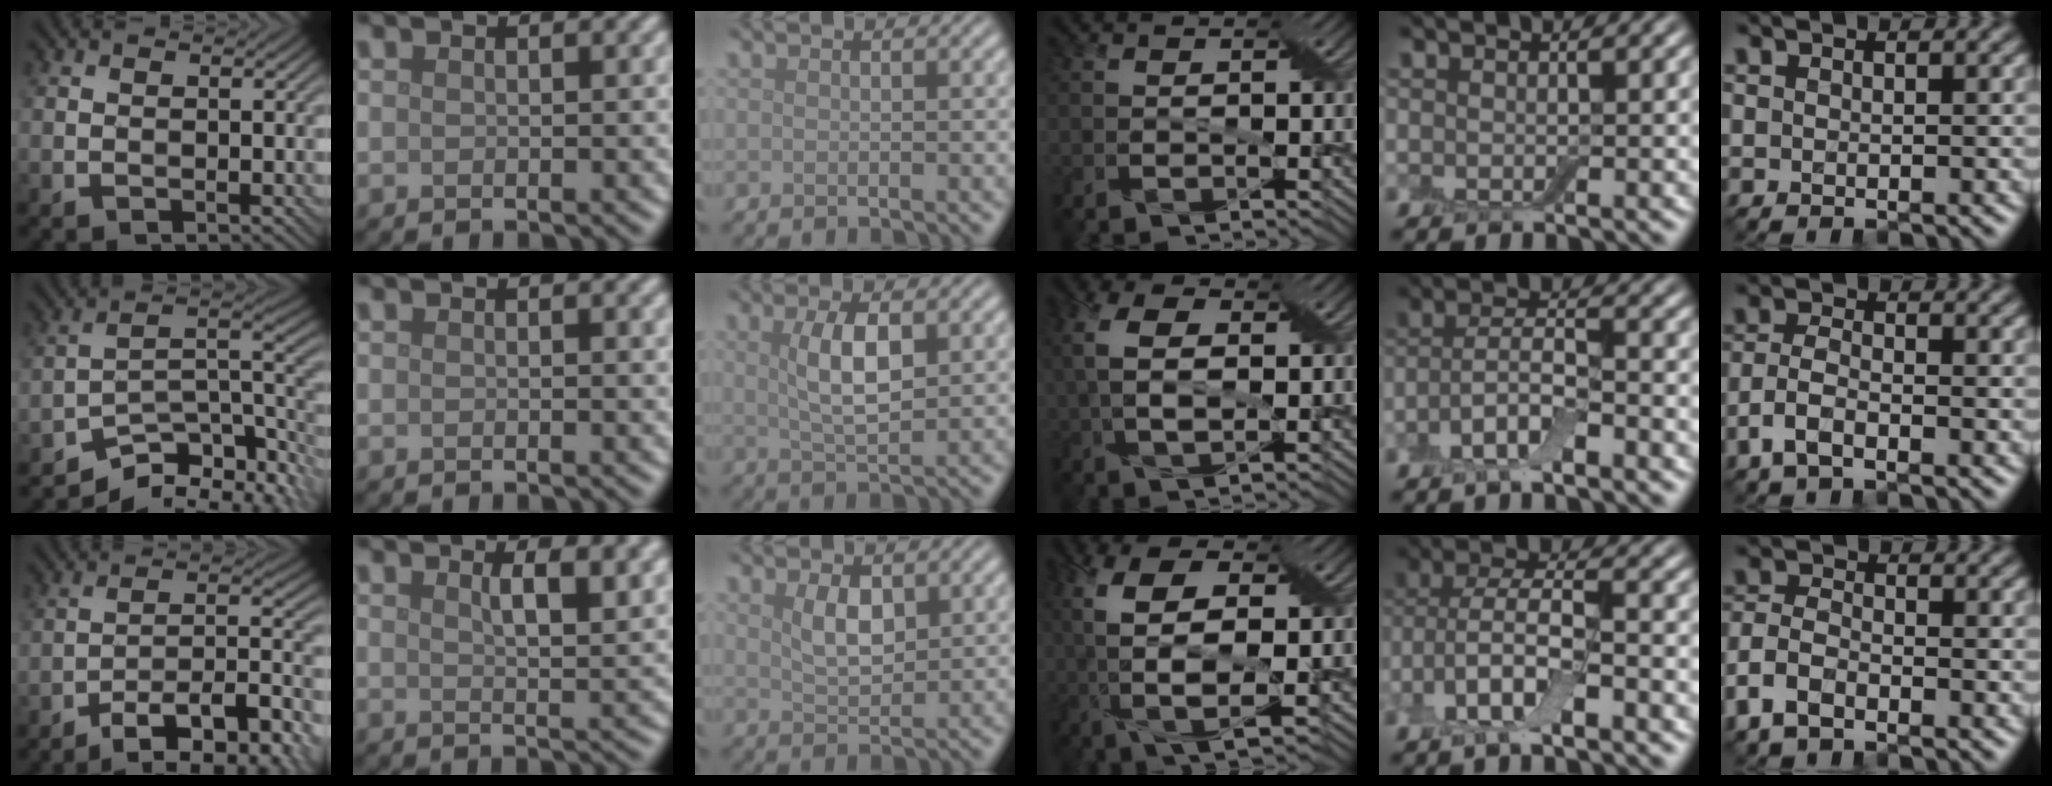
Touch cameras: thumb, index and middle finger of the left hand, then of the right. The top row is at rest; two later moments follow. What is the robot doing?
{"motion": "wrap", "object": "bandage"}